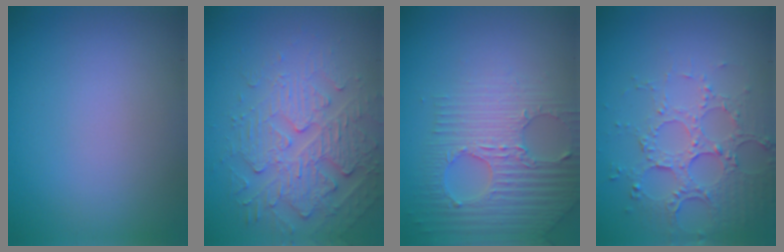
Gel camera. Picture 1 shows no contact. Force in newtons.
{"total": 4.4, "press": 3.9, "slide": 2.1}
{"total": 3.9, "press": 3.7, "slide": 0.9}
{"total": 5.1, "press": 3.7, "slide": 3.5}